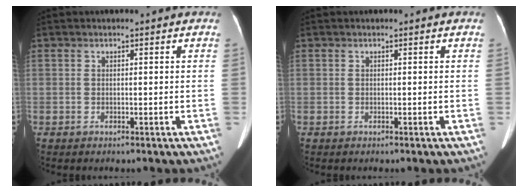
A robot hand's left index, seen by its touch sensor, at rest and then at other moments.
{"total": 0.0}